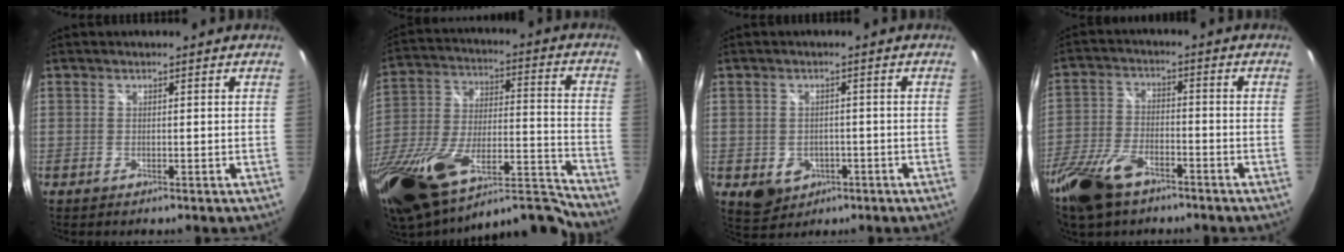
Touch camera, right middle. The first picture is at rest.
{"total": 27.3, "force": [-18.8, 9.7, 17.2], "torque": [-0.325, -0.033, -0.292]}
{"total": 6.2, "force": [-2.3, 5.0, 2.8], "torque": [-0.056, -0.002, -0.019]}
{"total": 13.4, "force": [-9.0, 6.2, 7.8], "torque": [-0.190, -0.022, -0.175]}